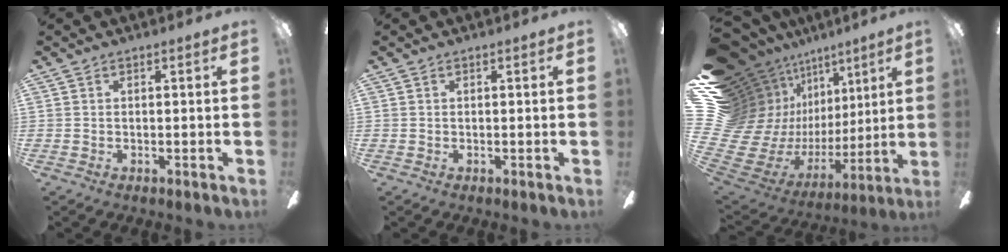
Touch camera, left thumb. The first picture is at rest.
{"total": 0.0}
{"total": 19.8, "force": [6.4, 15.8, 10.0], "torque": [-0.207, -0.113, 0.187]}